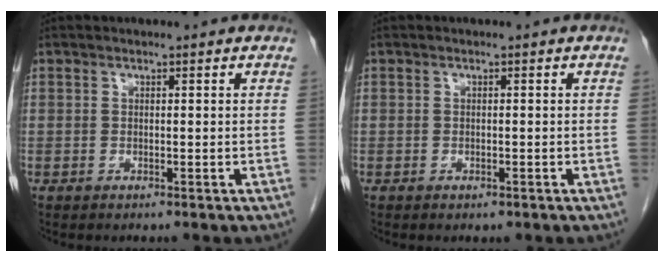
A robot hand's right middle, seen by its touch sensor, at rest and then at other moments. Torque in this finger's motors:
{"motor_torque": [-0.27, 0.01, -0.04, 0.00]}